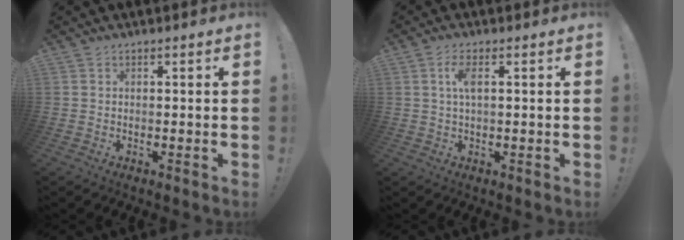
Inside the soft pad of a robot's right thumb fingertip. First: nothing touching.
{"total": 4.3, "force": [1.2, 1.3, 3.9], "torque": [-0.075, 0.003, 0.018]}